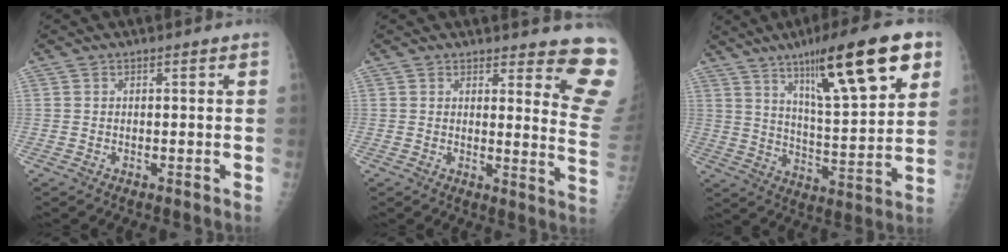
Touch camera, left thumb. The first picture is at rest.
{"total": 11.1, "force": [9.5, 2.3, 5.3], "torque": [-0.030, -0.097, 0.085]}
{"total": 21.6, "force": [11.3, 4.8, 17.7], "torque": [-0.247, -0.033, 0.181]}